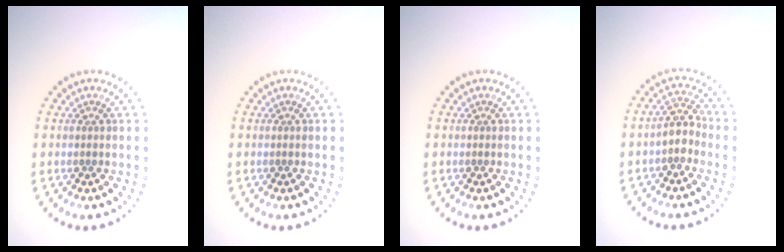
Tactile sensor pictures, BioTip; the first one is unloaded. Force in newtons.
{"total": 0.0}
{"total": 0.0}
{"total": 2.4, "press": 2.0, "slide": 1.3}